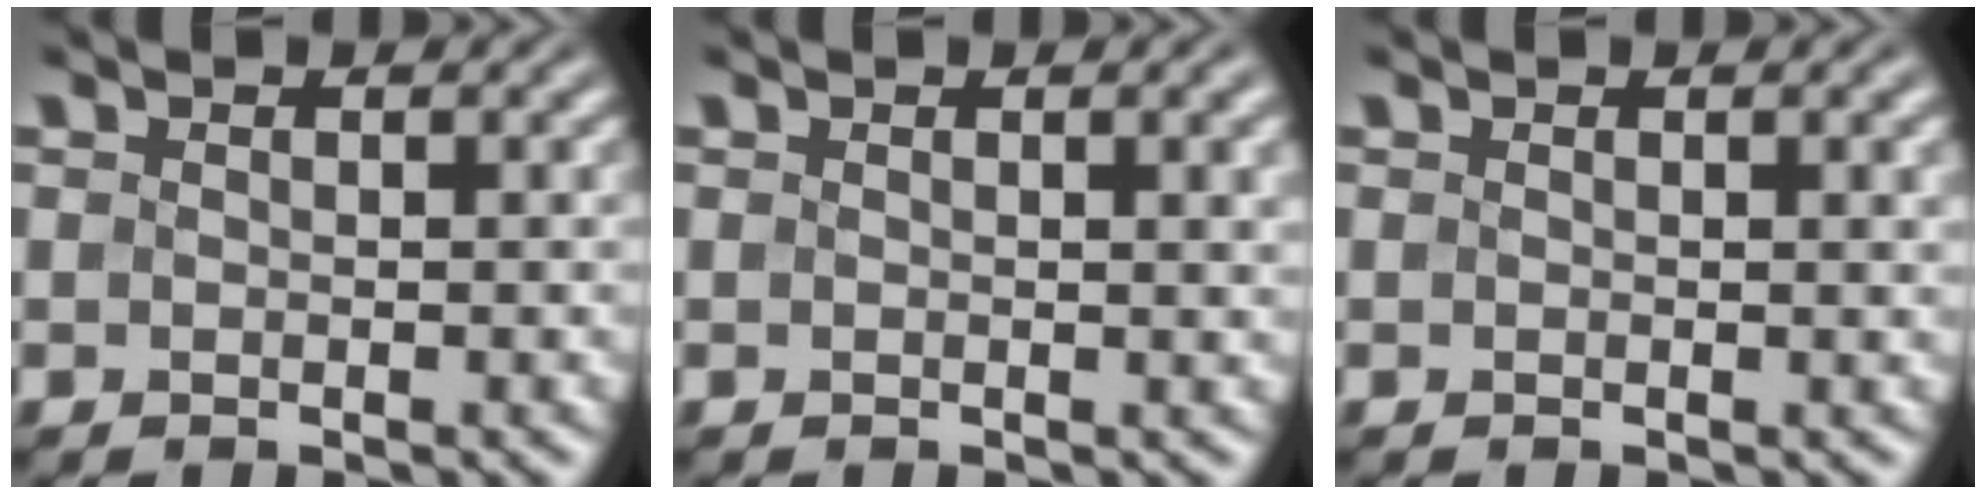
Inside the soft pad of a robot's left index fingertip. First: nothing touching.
{"total": 2.8, "force": [0.9, 0.9, 2.5], "torque": [-0.022, 0.006, 0.009]}
{"total": 2.0, "force": [0.7, 0.6, 1.8], "torque": [-0.015, 0.006, 0.007]}